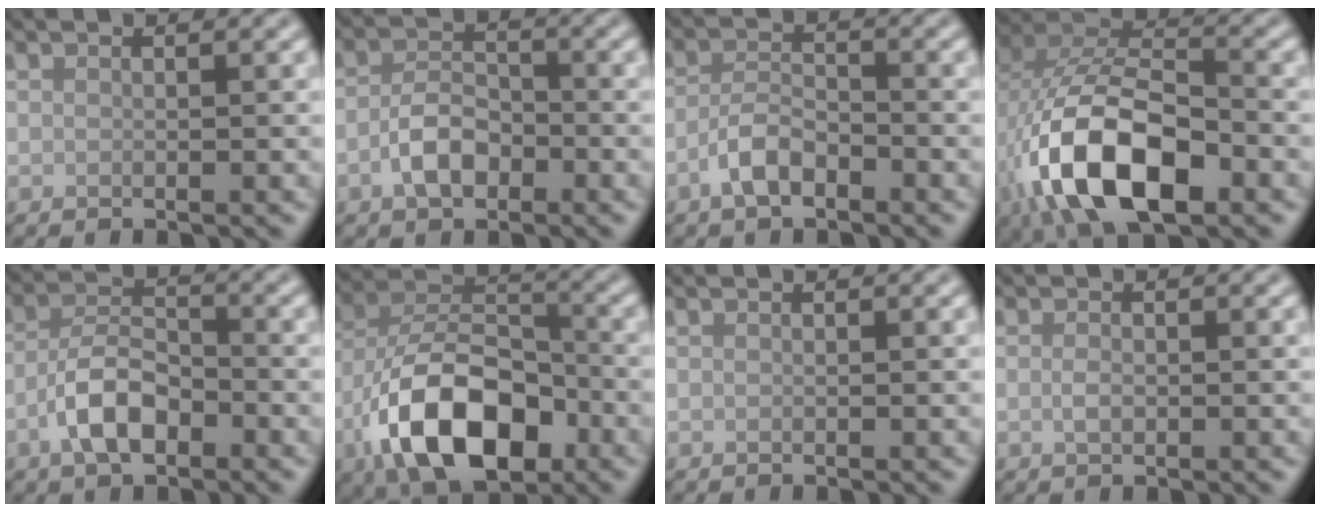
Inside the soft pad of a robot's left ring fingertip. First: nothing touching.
{"total": 3.5, "force": [-1.5, 2.1, 2.4], "torque": [-0.045, 0.005, -0.032]}
{"total": 3.1, "force": [-1.9, 1.3, 2.1], "torque": [-0.042, 0.008, -0.043]}
{"total": 12.6, "force": [-4.8, 6.5, 9.7], "torque": [-0.199, -0.005, -0.089]}
{"total": 4.9, "force": [-2.3, 2.4, 3.6], "torque": [-0.063, 0.008, -0.049]}
{"total": 11.5, "force": [-5.4, 6.0, 8.2], "torque": [-0.152, 0.006, -0.100]}
{"total": 0.0}
{"total": 1.0, "force": [-0.1, 0.5, 0.9], "torque": [-0.020, -0.001, -0.003]}